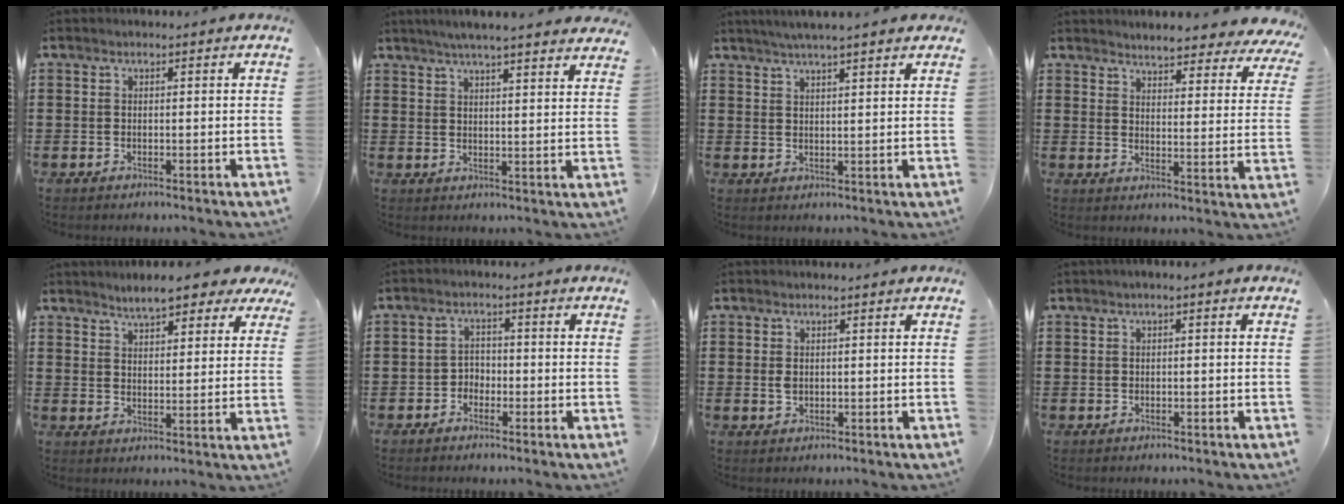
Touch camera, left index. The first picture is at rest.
{"total": 4.7, "force": [4.3, -0.3, 1.8], "torque": [-0.048, -0.014, 0.076]}
{"total": 3.4, "force": [3.0, -0.3, 1.6], "torque": [-0.038, -0.004, 0.054]}
{"total": 4.6, "force": [4.5, -0.2, 0.9], "torque": [-0.032, -0.033, 0.077]}
{"total": 5.6, "force": [5.0, 1.2, 2.1], "torque": [-0.050, -0.011, 0.091]}
{"total": 2.2, "force": [-1.7, 1.4, 0.3], "torque": [-0.012, 0.005, -0.039]}
{"total": 1.2, "force": [0.2, 0.8, 0.8], "torque": [-0.020, 0.005, 0.002]}
{"total": 1.0, "force": [-0.4, 0.2, 0.9], "torque": [-0.015, -0.002, -0.007]}